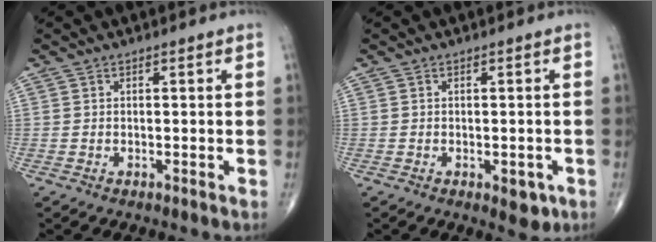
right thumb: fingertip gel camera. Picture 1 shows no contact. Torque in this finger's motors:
{"motor_torque": [0.83, 0.81, 0.38, -0.31, 0.06]}